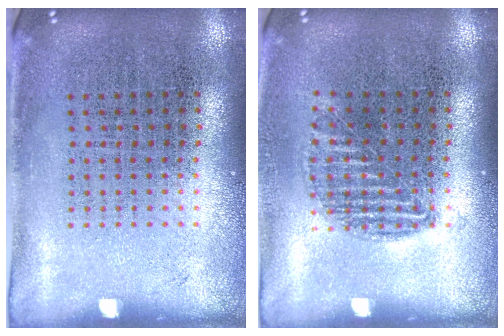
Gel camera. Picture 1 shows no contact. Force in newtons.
{"total": 0.9, "press": 0.8, "slide": 0.5}